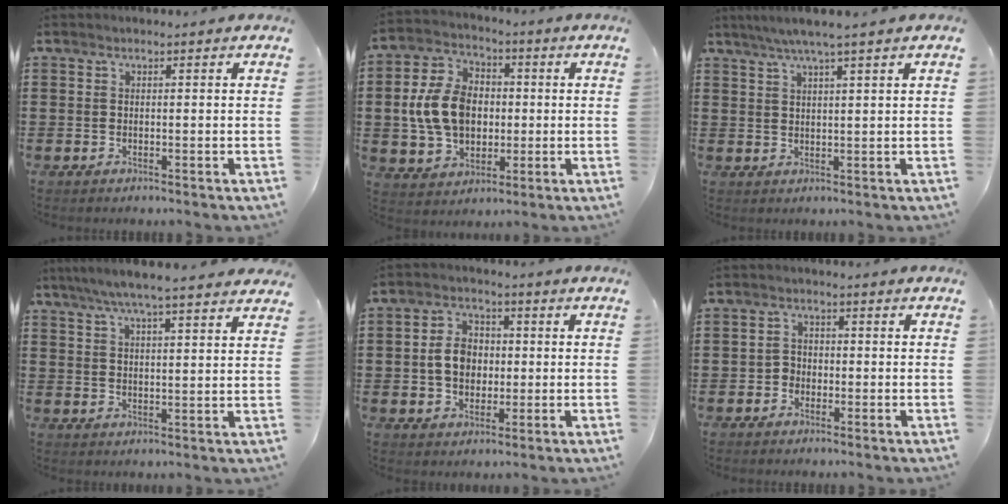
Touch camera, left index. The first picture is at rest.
{"total": 10.1, "force": [0.1, 7.7, 6.5], "torque": [-0.159, 0.011, -0.002]}
{"total": 3.7, "force": [2.6, -0.5, 2.6], "torque": [-0.056, -0.002, 0.045]}
{"total": 5.9, "force": [5.2, 0.0, 2.8], "torque": [-0.069, -0.016, 0.091]}
{"total": 6.1, "force": [-0.2, 4.7, 4.0], "torque": [-0.085, 0.009, -0.009]}
{"total": 2.0, "force": [-1.0, 1.6, 0.5], "torque": [-0.015, 0.005, -0.023]}